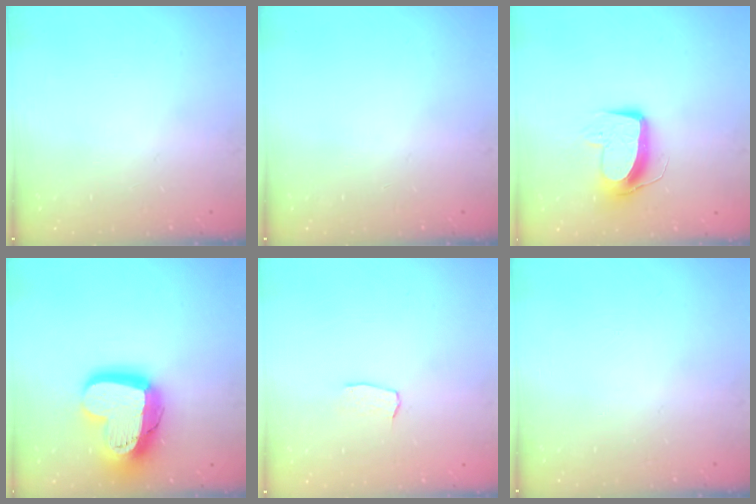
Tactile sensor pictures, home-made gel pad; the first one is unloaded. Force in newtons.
{"total": 0.0}
{"total": 12.1, "press": 12.1, "slide": 1.0}
{"total": 21.6, "press": 21.5, "slide": 1.9}
{"total": 3.0, "press": 3.0, "slide": 0.2}
{"total": 0.0}